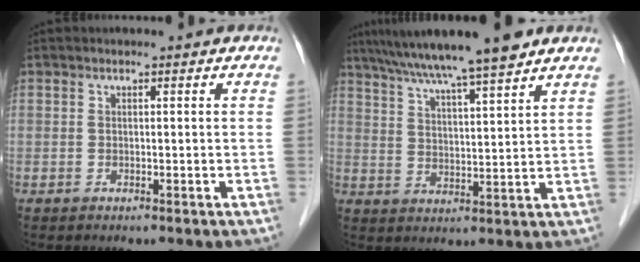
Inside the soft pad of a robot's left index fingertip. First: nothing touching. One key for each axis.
{"total": 11.5, "fx": 9.3, "fy": 0.1, "fz": 6.8, "tx": -0.116, "ty": 0.021, "tz": 0.140}